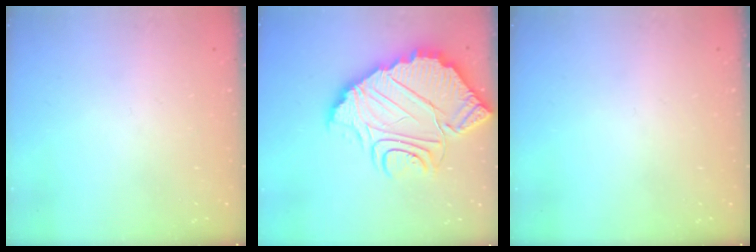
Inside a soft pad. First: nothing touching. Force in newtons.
{"total": 18.3, "press": 18.3, "slide": 1.8}
{"total": 0.0}